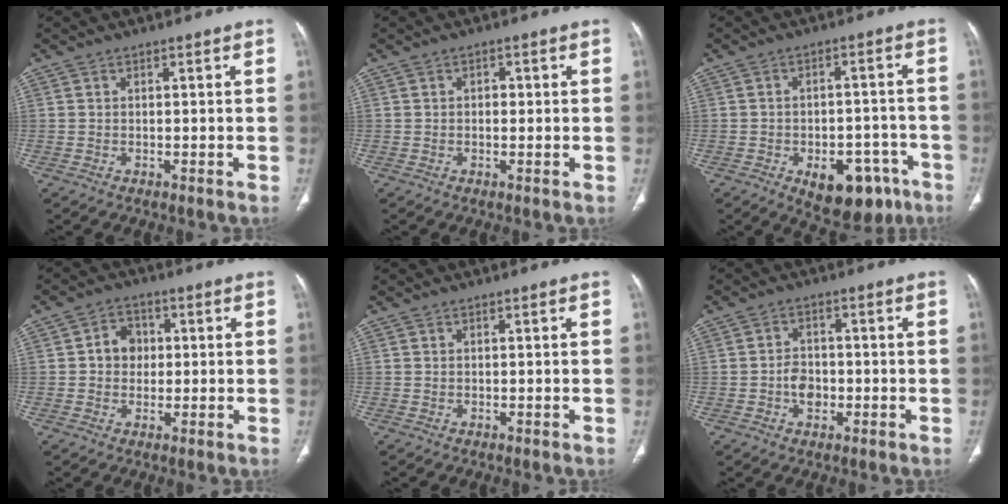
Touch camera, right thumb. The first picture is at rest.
{"total": 1.5, "force": [0.2, 1.1, 1.1], "torque": [-0.011, 0.003, 0.001]}
{"total": 13.1, "force": [-6.7, 7.5, 8.5], "torque": [-0.080, 0.039, -0.080]}
{"total": 5.2, "force": [0.4, 4.4, 2.6], "torque": [-0.013, 0.009, 0.001]}
{"total": 0.0}
{"total": 4.3, "force": [-1.1, 3.2, 2.7], "torque": [-0.030, 0.010, -0.020]}